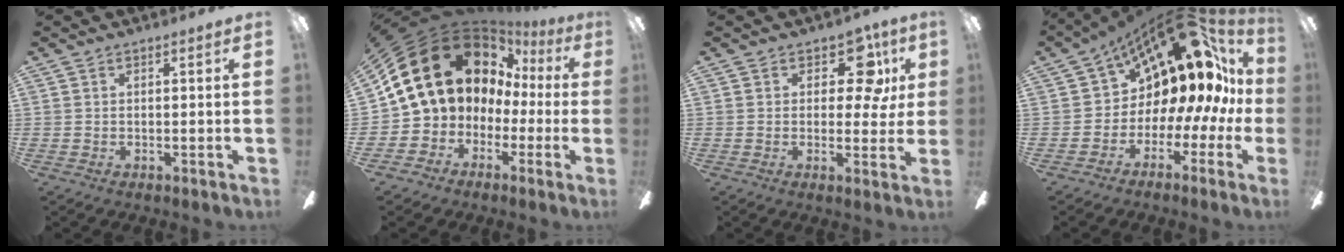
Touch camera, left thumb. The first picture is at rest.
{"total": 21.2, "force": [7.9, 16.1, 11.4], "torque": [-0.230, -0.046, 0.168]}
{"total": 10.6, "force": [4.0, 6.2, 7.6], "torque": [-0.099, -0.006, 0.065]}
{"total": 15.9, "force": [11.5, 7.2, 8.3], "torque": [-0.128, -0.096, 0.203]}